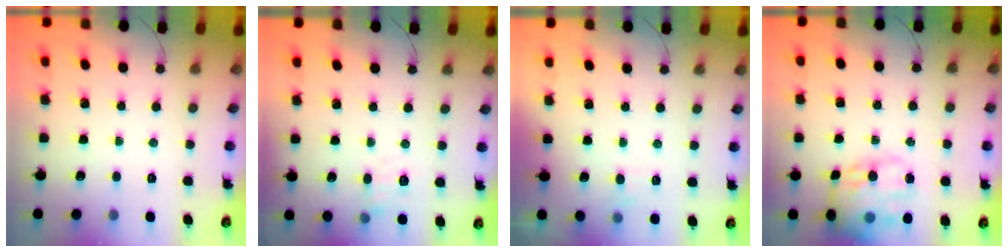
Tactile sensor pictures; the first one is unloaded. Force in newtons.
{"total": 9.5, "press": 9.4, "slide": 1.7}
{"total": 3.3, "press": 2.9, "slide": 1.5}
{"total": 17.6, "press": 17.4, "slide": 2.5}